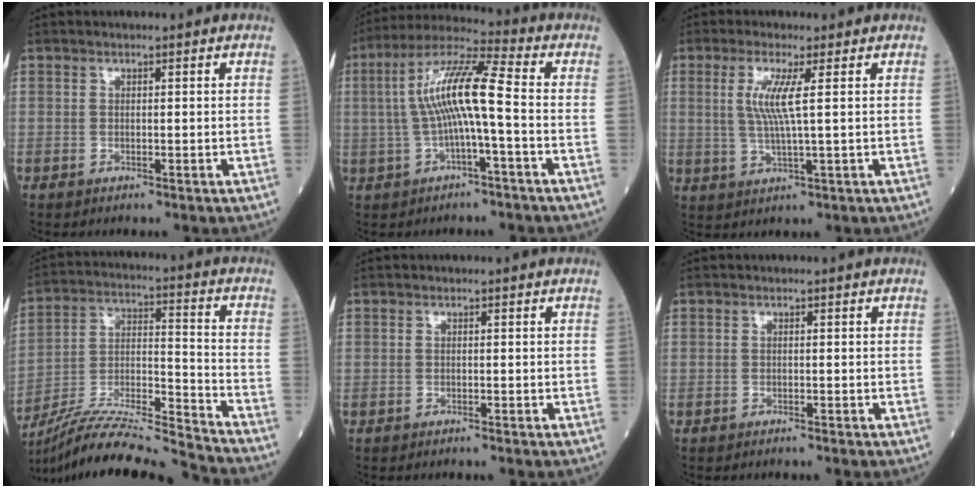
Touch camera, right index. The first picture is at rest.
{"total": 10.8, "force": [-0.4, 0.7, 10.8], "torque": [-0.212, 0.028, -0.009]}
{"total": 5.4, "force": [1.4, -0.3, 5.3], "torque": [-0.114, -0.002, 0.031]}
{"total": 19.9, "force": [-18.8, -1.7, 6.5], "torque": [-0.131, -0.010, -0.321]}
{"total": 1.4, "force": [-1.2, -0.1, 0.7], "torque": [-0.011, 0.001, -0.012]}
{"total": 1.7, "force": [-1.5, -0.1, 0.7], "torque": [-0.012, 0.001, -0.016]}